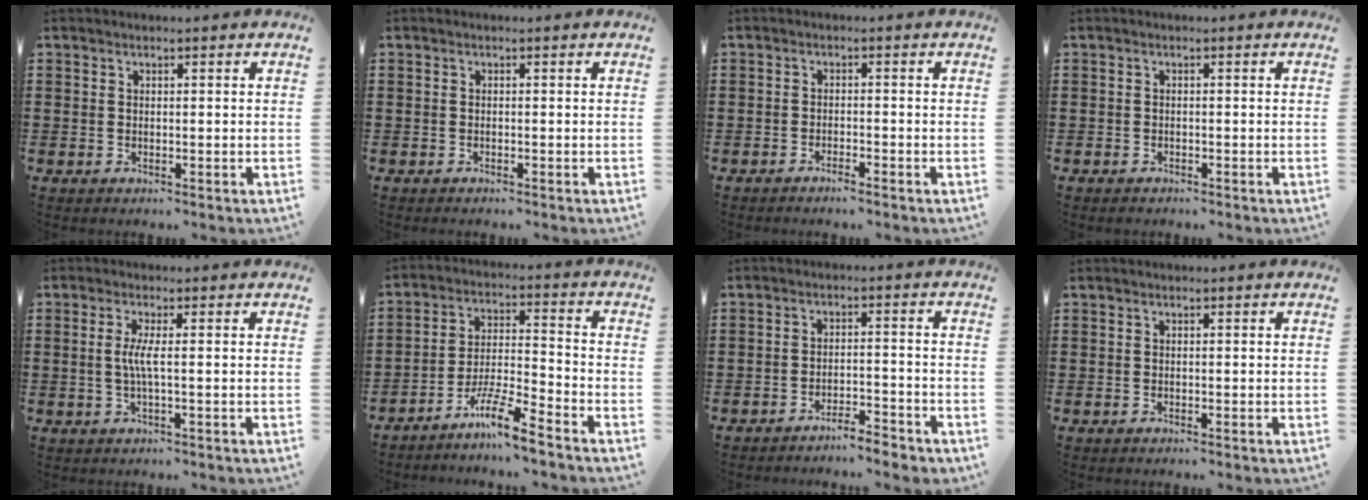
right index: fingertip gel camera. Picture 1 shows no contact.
{"total": 0.0}
{"total": 1.2, "force": [-1.1, -0.1, 0.5], "torque": [-0.010, -0.001, -0.019]}
{"total": 0.5, "force": [-0.5, 0.2, 0.0], "torque": [0.000, 0.001, -0.011]}
{"total": 3.2, "force": [-0.1, -0.2, 3.2], "torque": [-0.069, -0.010, -0.006]}
{"total": 8.1, "force": [-6.6, 0.2, 4.8], "torque": [-0.096, 0.000, -0.126]}
{"total": 3.6, "force": [-3.5, -0.1, 0.6], "torque": [-0.015, 0.000, -0.075]}
{"total": 0.0}